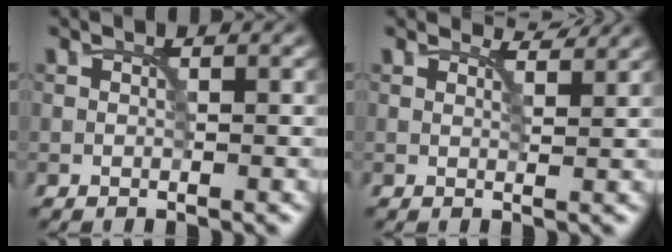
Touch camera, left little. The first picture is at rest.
{"total": 2.4, "force": [2.3, 0.3, 0.8], "torque": [-0.017, -0.004, 0.030]}